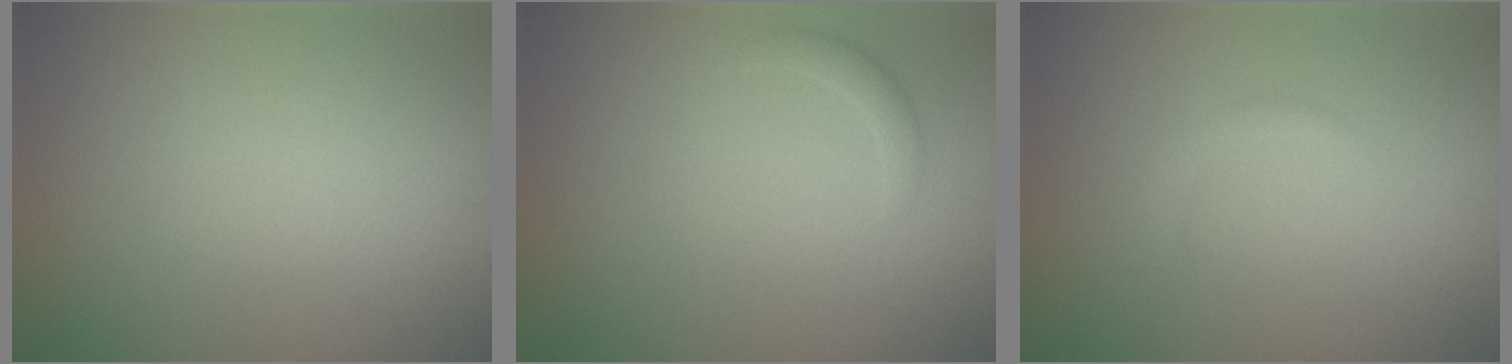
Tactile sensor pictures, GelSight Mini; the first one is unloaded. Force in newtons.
{"total": 1.0, "press": 1.0, "slide": 0.0}
{"total": 0.9, "press": 0.9, "slide": 0.1}